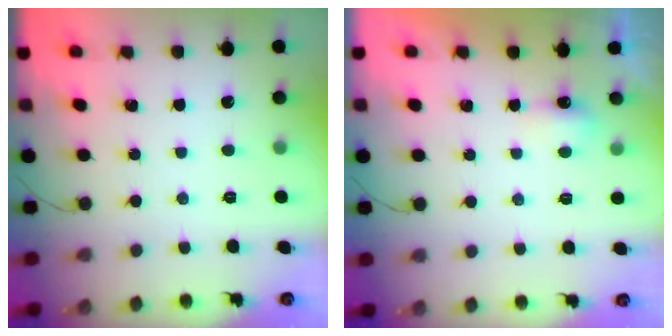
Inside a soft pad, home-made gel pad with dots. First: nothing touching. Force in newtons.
{"total": 3.5, "press": 3.4, "slide": 0.7}